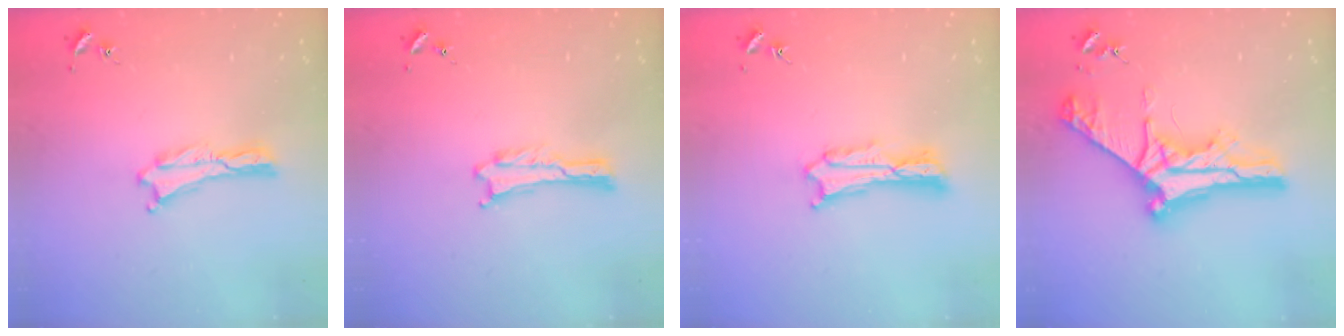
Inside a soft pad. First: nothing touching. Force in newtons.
{"total": 0.0}
{"total": 2.7, "press": 2.7, "slide": 0.3}
{"total": 10.1, "press": 10.1, "slide": 1.0}